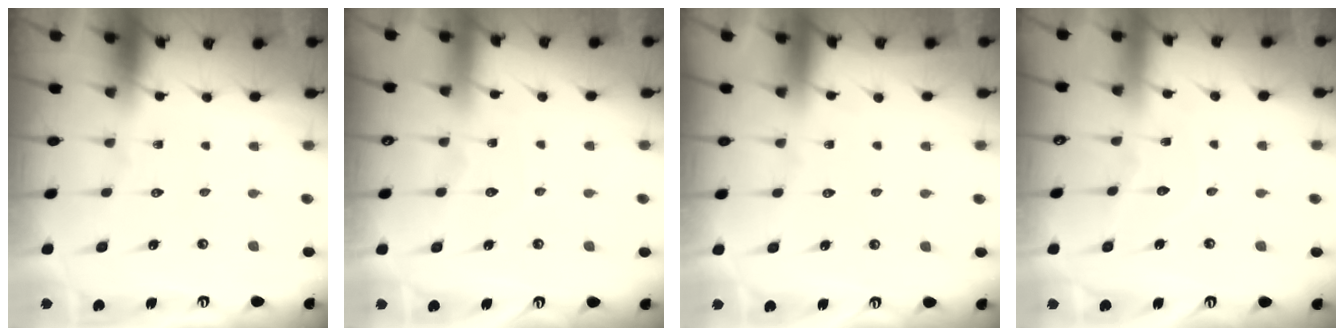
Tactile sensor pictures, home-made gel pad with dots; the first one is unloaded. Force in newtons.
{"total": 4.4, "press": 4.4, "slide": 0.5}
{"total": 2.6, "press": 2.6, "slide": 0.4}
{"total": 4.6, "press": 4.6, "slide": 0.2}